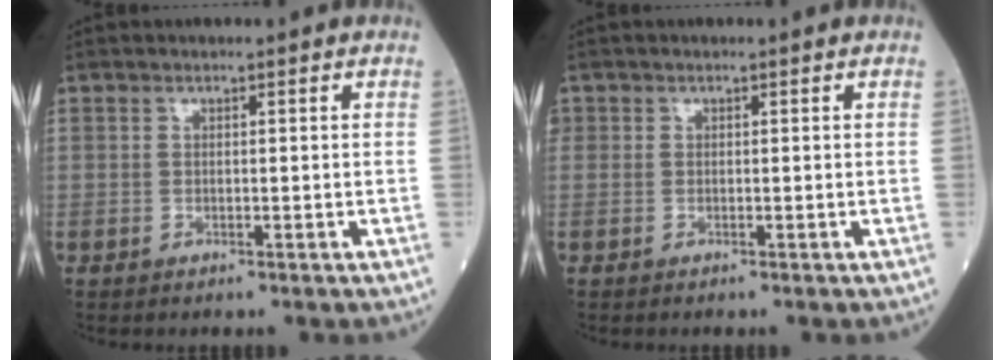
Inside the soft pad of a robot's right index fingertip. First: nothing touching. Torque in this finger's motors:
{"motor_torque": [-0.03, 0.02, -0.03, 0.01]}